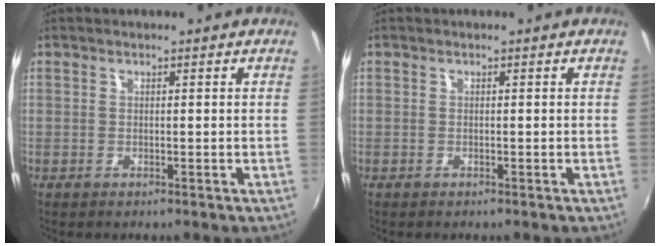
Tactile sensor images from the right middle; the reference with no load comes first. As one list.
[{"total": 0.0}]